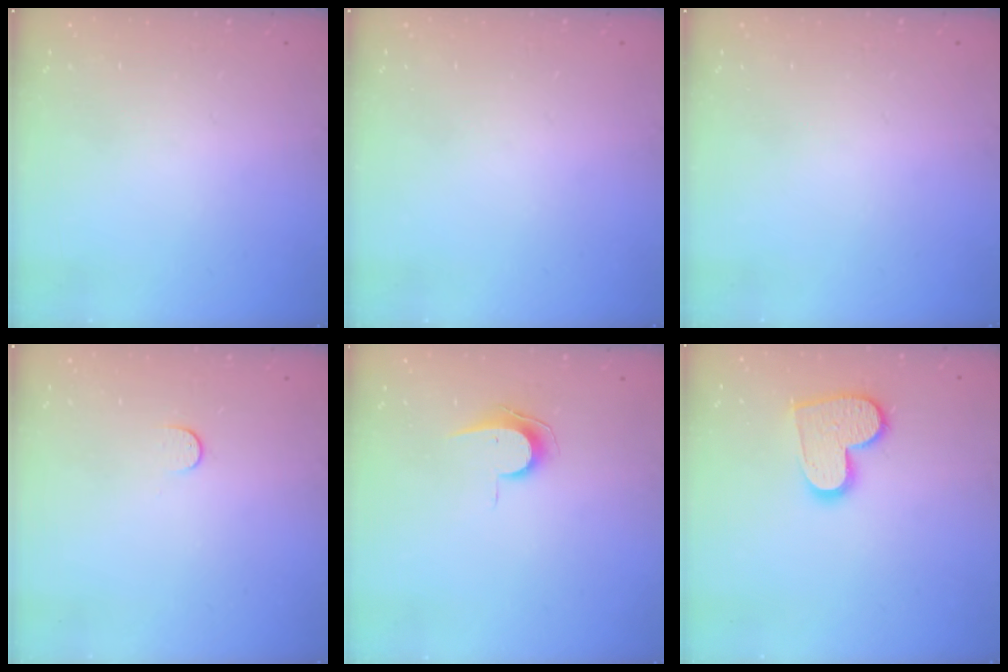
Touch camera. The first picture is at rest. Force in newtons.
{"total": 0.0}
{"total": 0.0}
{"total": 3.9, "press": 3.9, "slide": 0.5}
{"total": 7.7, "press": 7.6, "slide": 0.4}
{"total": 12.7, "press": 12.6, "slide": 1.0}